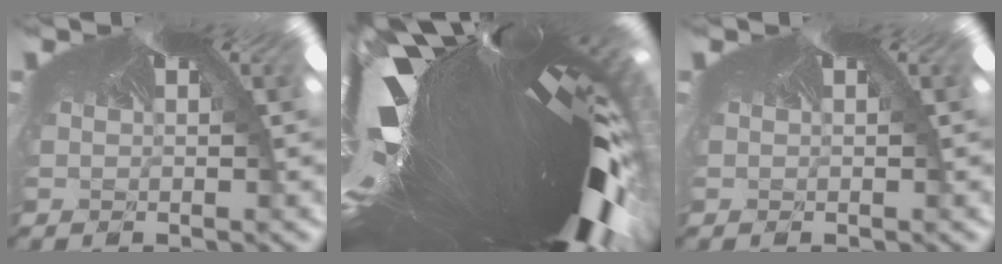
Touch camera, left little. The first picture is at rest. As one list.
[{"total": 6.2, "force": [-4.8, 0.0, 4.0], "torque": [-0.115, -0.121, -0.035]}, {"total": 0.0}]